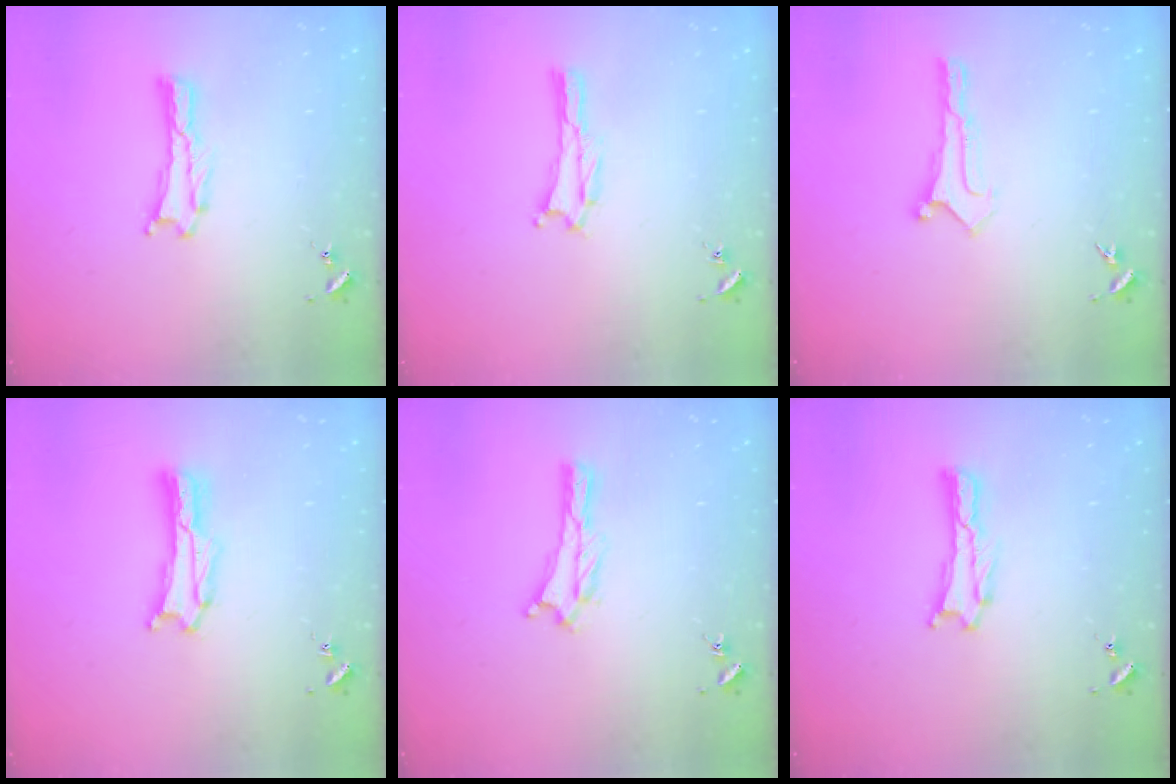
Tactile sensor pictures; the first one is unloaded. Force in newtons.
{"total": 0.0}
{"total": 0.0}
{"total": 1.4, "press": 1.4, "slide": 0.0}
{"total": 0.0}
{"total": 0.0}